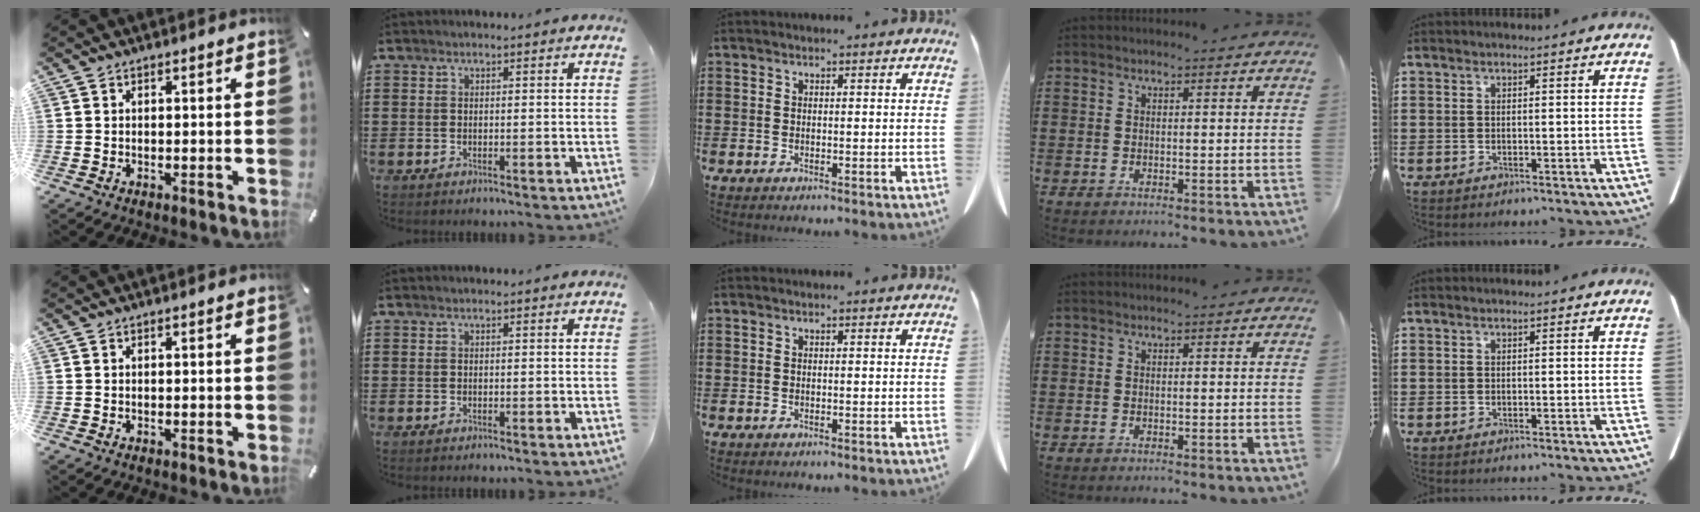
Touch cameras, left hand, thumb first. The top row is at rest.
{}